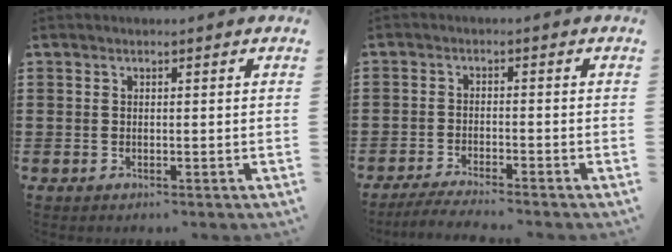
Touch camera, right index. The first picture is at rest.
{"total": 3.1, "force": [-3.1, -0.3, 0.7], "torque": [-0.012, -0.004, -0.061]}